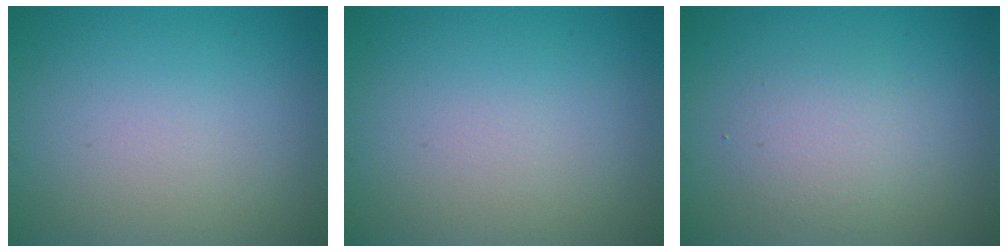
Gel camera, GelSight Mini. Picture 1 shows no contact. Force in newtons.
{"total": 0.0}
{"total": 2.3, "press": 2.3, "slide": 0.1}